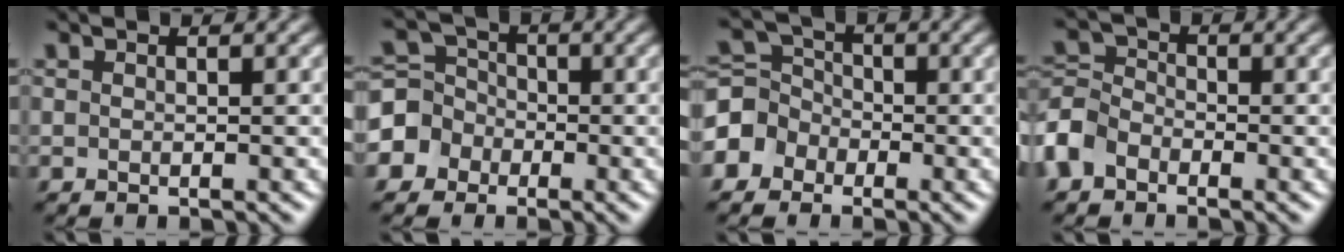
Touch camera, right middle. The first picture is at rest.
{"total": 4.8, "force": [-1.9, 4.4, 0.8], "torque": [0.001, 0.011, -0.057]}
{"total": 4.0, "force": [-1.8, 3.5, 1.0], "torque": [-0.004, 0.012, -0.051]}
{"total": 3.7, "force": [-2.1, 2.6, 1.6], "torque": [-0.039, 0.006, -0.058]}